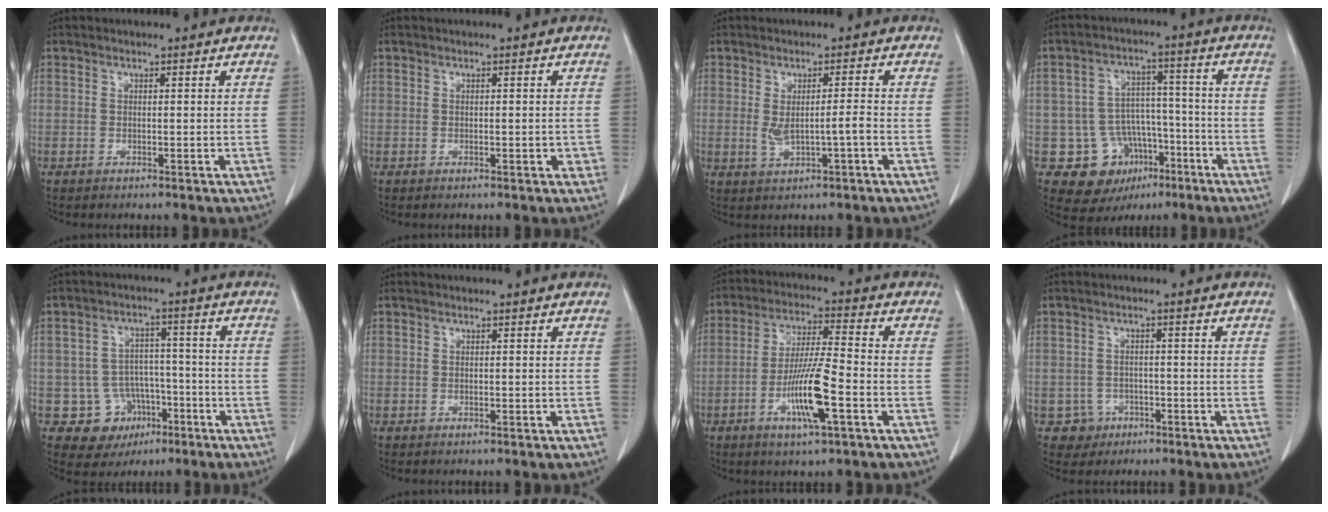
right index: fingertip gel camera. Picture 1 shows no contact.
{"total": 1.1, "force": [-0.2, 0.5, 1.0], "torque": [-0.010, 0.003, 0.000]}
{"total": 3.7, "force": [-0.4, 0.3, 3.6], "torque": [-0.065, 0.004, 0.002]}
{"total": 11.0, "force": [-4.7, 9.2, 3.7], "torque": [-0.054, 0.036, -0.057]}
{"total": 8.2, "force": [-3.2, 7.5, 1.4], "torque": [-0.013, 0.018, -0.037]}
{"total": 0.0}
{"total": 11.6, "force": [-4.6, 0.8, 10.7], "torque": [-0.205, -0.005, -0.086]}
{"total": 3.4, "force": [-1.5, 3.0, -0.2], "torque": [0.011, 0.015, -0.021]}